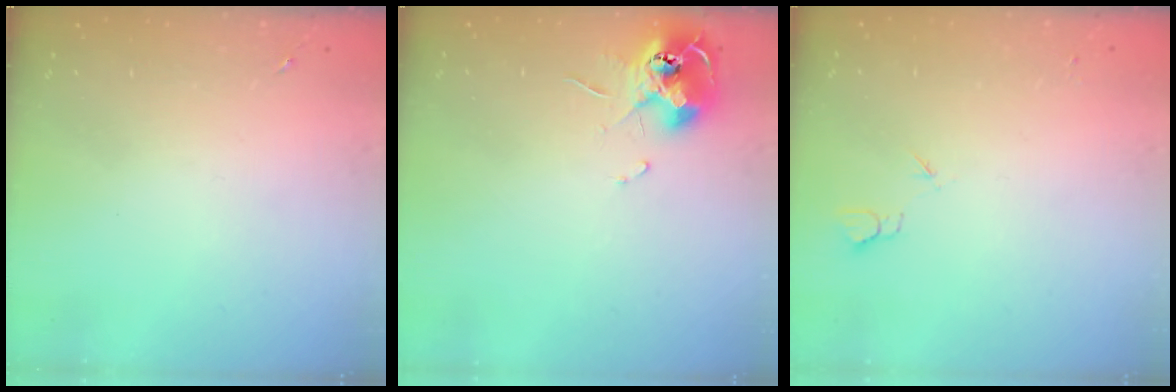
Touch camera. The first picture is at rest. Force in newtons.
{"total": 11.7, "press": 11.7, "slide": 0.9}
{"total": 3.2, "press": 3.2, "slide": 0.4}